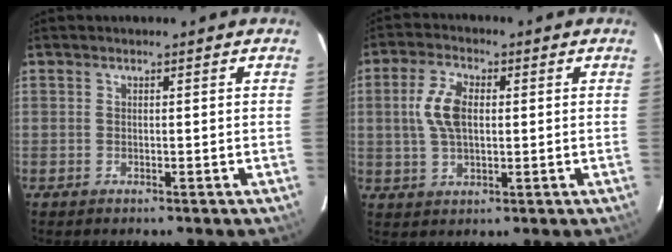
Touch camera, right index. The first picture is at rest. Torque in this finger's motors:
{"motor_torque": [0.24, 0.05, 0.20, 0.11]}